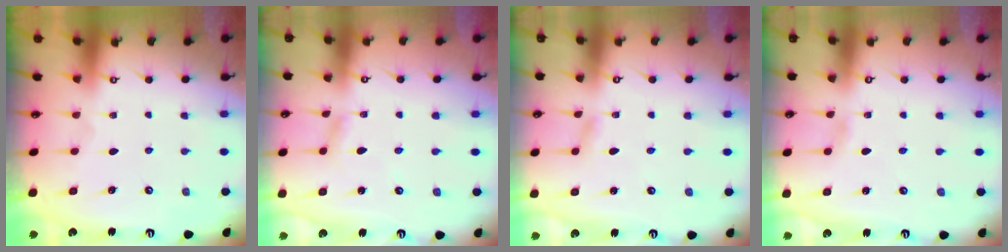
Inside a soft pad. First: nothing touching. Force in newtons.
{"total": 2.7, "press": 2.7, "slide": 0.1}
{"total": 1.5, "press": 1.5, "slide": 0.2}
{"total": 1.2, "press": 1.2, "slide": 0.1}